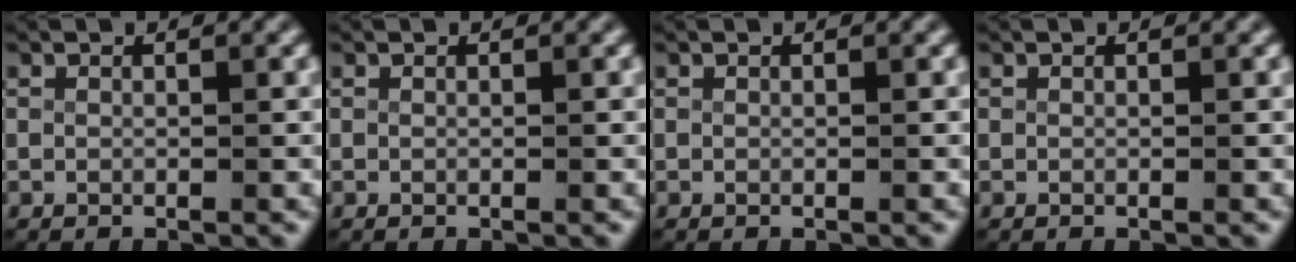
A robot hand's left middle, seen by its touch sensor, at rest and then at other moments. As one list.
[{"total": 0.0}, {"total": 0.0}, {"total": 0.0}]